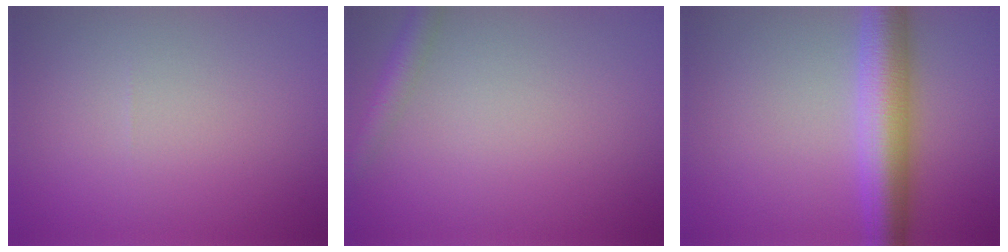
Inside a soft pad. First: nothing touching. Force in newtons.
{"total": 2.3, "press": 2.3, "slide": 0.1}
{"total": 6.5, "press": 6.5, "slide": 0.0}